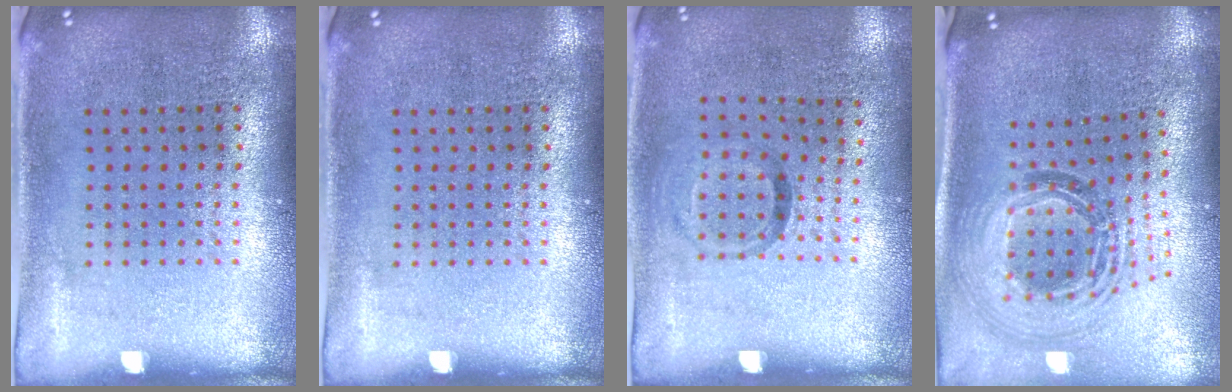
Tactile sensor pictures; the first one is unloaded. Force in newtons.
{"total": 0.0}
{"total": 1.0, "press": 0.6, "slide": 0.8}
{"total": 1.6, "press": 1.4, "slide": 0.8}